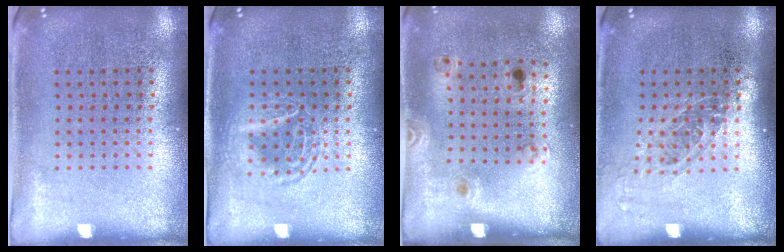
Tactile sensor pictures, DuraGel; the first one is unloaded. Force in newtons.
{"total": 1.2, "press": 1.2, "slide": 0.1}
{"total": 1.3, "press": 0.7, "slide": 1.1}
{"total": 1.2, "press": 1.0, "slide": 0.7}